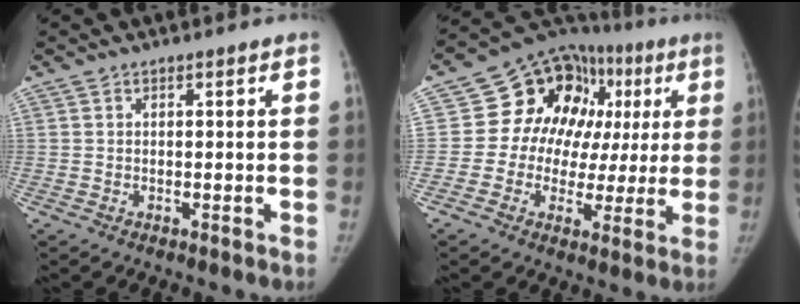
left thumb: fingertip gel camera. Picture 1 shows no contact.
{"total": 18.3, "force": [3.8, 14.2, 10.9], "torque": [-0.074, 0.041, 0.055]}